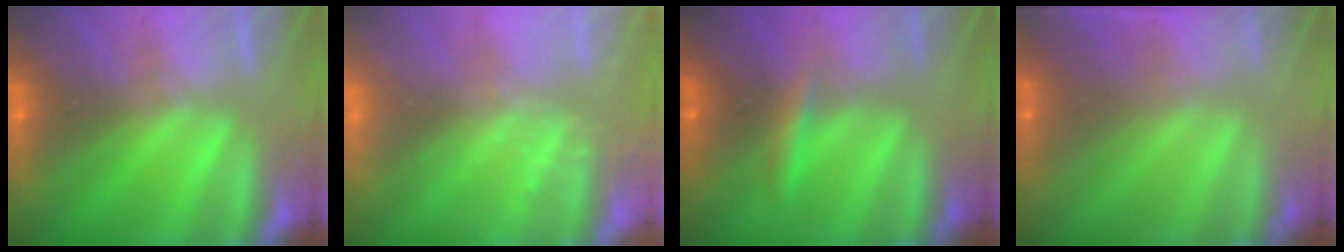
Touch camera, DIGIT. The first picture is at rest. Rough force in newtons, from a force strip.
{"total": 2.5}
{"total": 2.4}
{"total": 1.1}